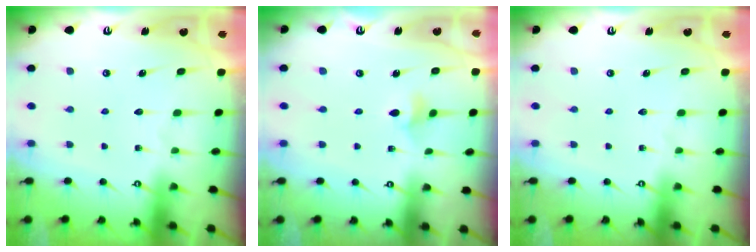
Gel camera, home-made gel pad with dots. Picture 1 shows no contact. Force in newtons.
{"total": 3.4, "press": 3.3, "slide": 0.5}
{"total": 0.0}